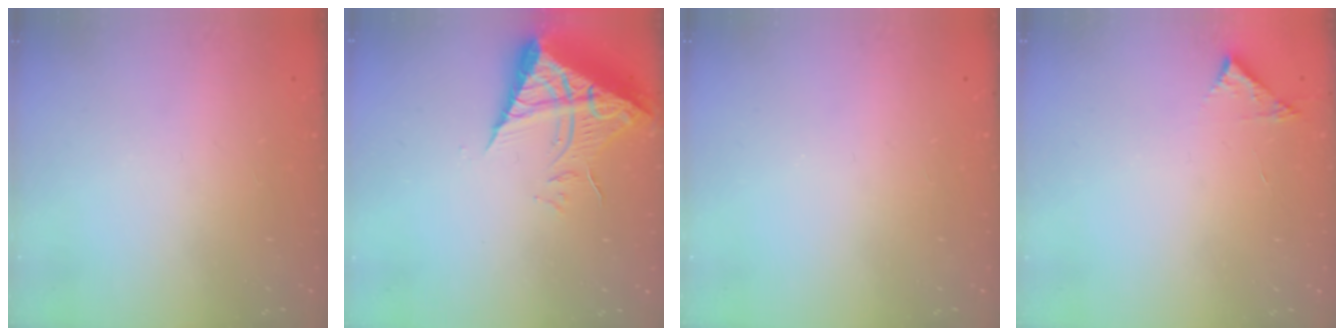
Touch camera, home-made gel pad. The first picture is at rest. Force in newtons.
{"total": 9.7, "press": 9.6, "slide": 0.8}
{"total": 0.0}
{"total": 3.7, "press": 3.7, "slide": 0.1}